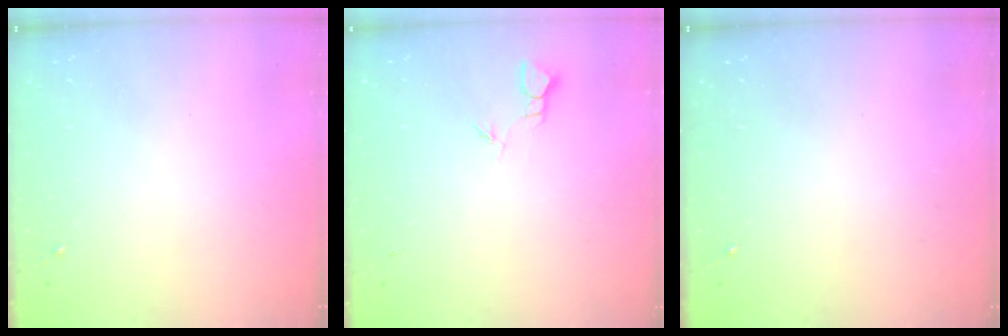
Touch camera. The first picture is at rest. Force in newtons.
{"total": 2.4, "press": 2.4, "slide": 0.2}
{"total": 0.0}